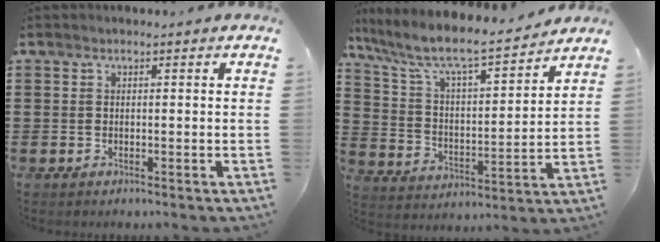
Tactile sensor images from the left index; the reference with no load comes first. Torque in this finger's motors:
{"motor_torque": [1.46, -0.68, 0.62, 0.21]}